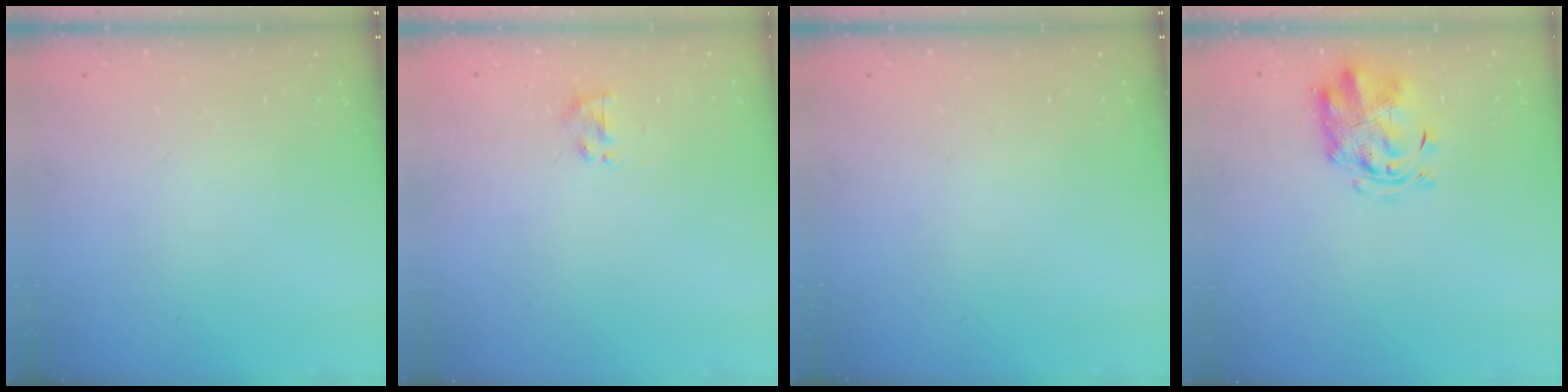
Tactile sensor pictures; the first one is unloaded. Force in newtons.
{"total": 1.4, "press": 1.2, "slide": 0.6}
{"total": 0.0}
{"total": 3.0, "press": 2.9, "slide": 0.6}